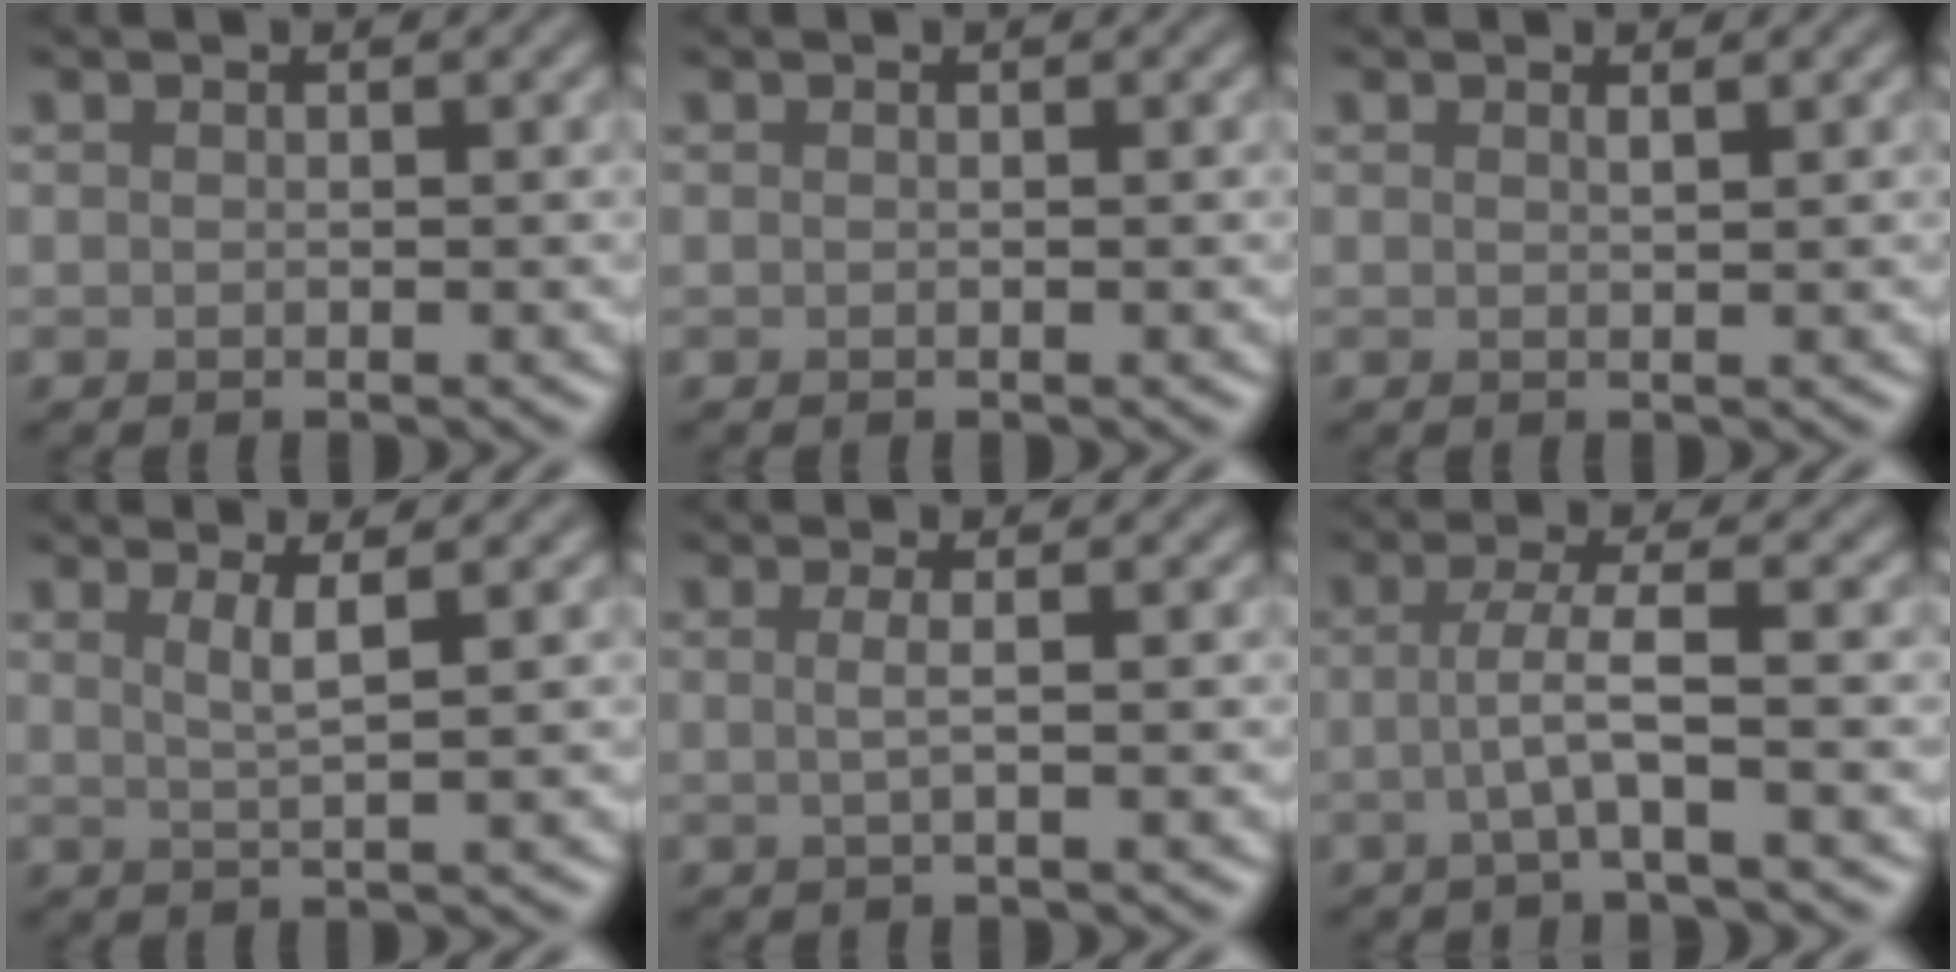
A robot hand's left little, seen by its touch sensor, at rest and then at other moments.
{"total": 0.0}
{"total": 0.7, "force": [0.5, 0.1, 0.4], "torque": [-0.004, -0.001, 0.008]}
{"total": 2.3, "force": [0.9, 0.5, 2.1], "torque": [-0.032, 0.000, 0.013]}
{"total": 1.7, "force": [0.1, 0.6, 1.6], "torque": [-0.026, 0.002, -0.006]}
{"total": 3.3, "force": [-0.5, 0.5, 3.2], "torque": [-0.059, 0.002, -0.015]}